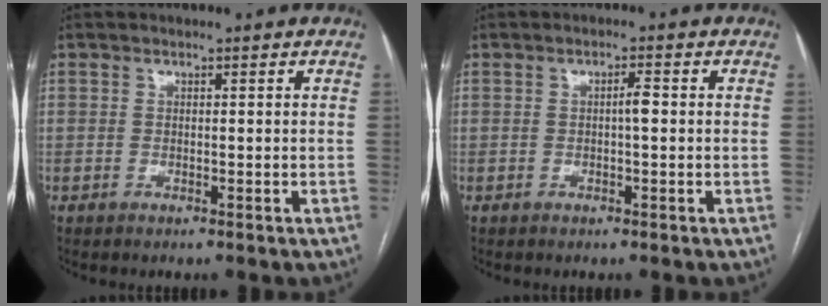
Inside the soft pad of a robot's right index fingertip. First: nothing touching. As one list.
[{"total": 1.7, "force": [-0.1, 0.2, 1.7], "torque": [-0.026, 0.004, -0.002]}]